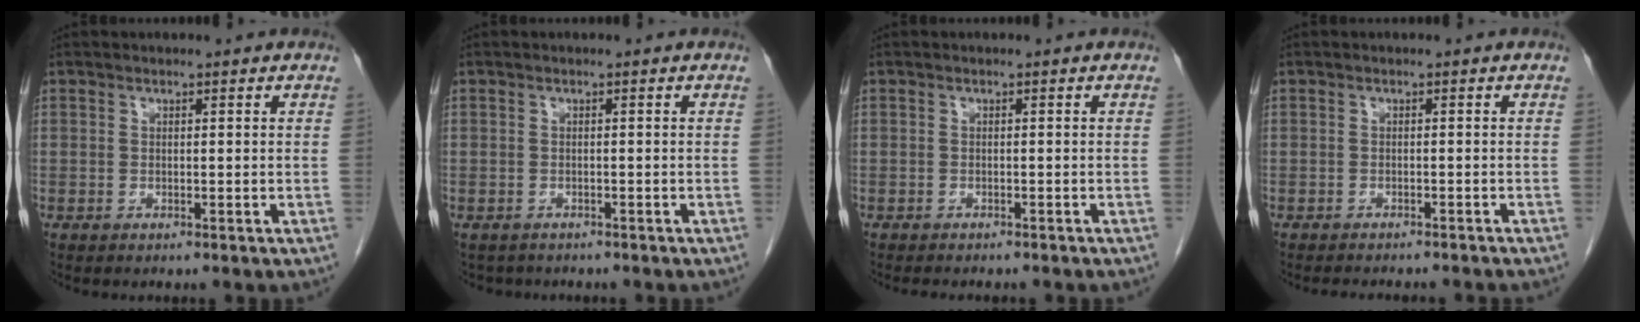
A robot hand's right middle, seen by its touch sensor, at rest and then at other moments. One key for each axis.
{"total": 2.7, "fx": -2.3, "fy": 1.4, "fz": 0.2, "tx": -0.010, "ty": -0.001, "tz": -0.031}
{"total": 4.8, "fx": -4.1, "fy": 1.2, "fz": 2.1, "tx": -0.026, "ty": -0.006, "tz": -0.046}
{"total": 7.2, "fx": -6.5, "fy": 1.2, "fz": 2.8, "tx": -0.029, "ty": -0.004, "tz": -0.075}